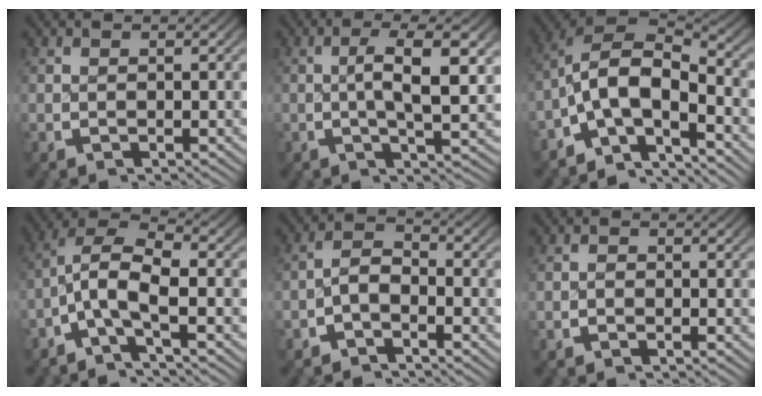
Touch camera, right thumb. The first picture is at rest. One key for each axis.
{"total": 5.8, "fx": 0.6, "fy": 1.6, "fz": 5.5, "tx": -0.096, "ty": 0.002, "tz": 0.008}
{"total": 12.6, "fx": -2.7, "fy": 8.7, "fz": 8.7, "tx": -0.186, "ty": -0.037, "tz": -0.044}
{"total": 7.7, "fx": -1.6, "fy": 4.6, "fz": 6.0, "tx": -0.133, "ty": -0.029, "tz": -0.027}
{"total": 3.5, "fx": -1.4, "fy": 2.3, "fz": 2.3, "tx": -0.039, "ty": -0.010, "tz": -0.027}
{"total": 0.5, "fx": -0.4, "fy": 0.3, "fz": 0.2, "tx": -0.003, "ty": -0.002, "tz": -0.009}